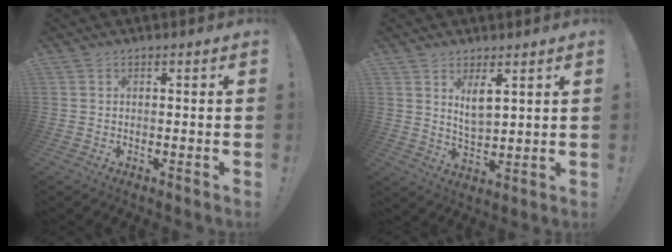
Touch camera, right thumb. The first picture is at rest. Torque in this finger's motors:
{"motor_torque": [0.74, 0.64, 0.45, 0.35, -0.03]}